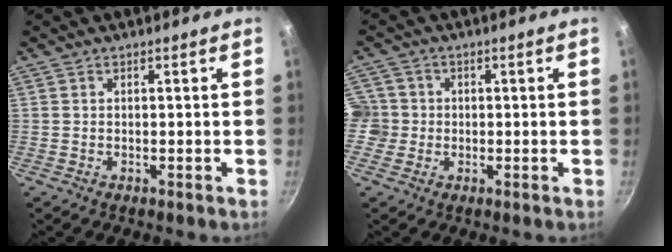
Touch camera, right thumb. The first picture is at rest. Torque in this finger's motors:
{"motor_torque": [-0.40, 0.39, 0.35, 0.21, 0.00]}